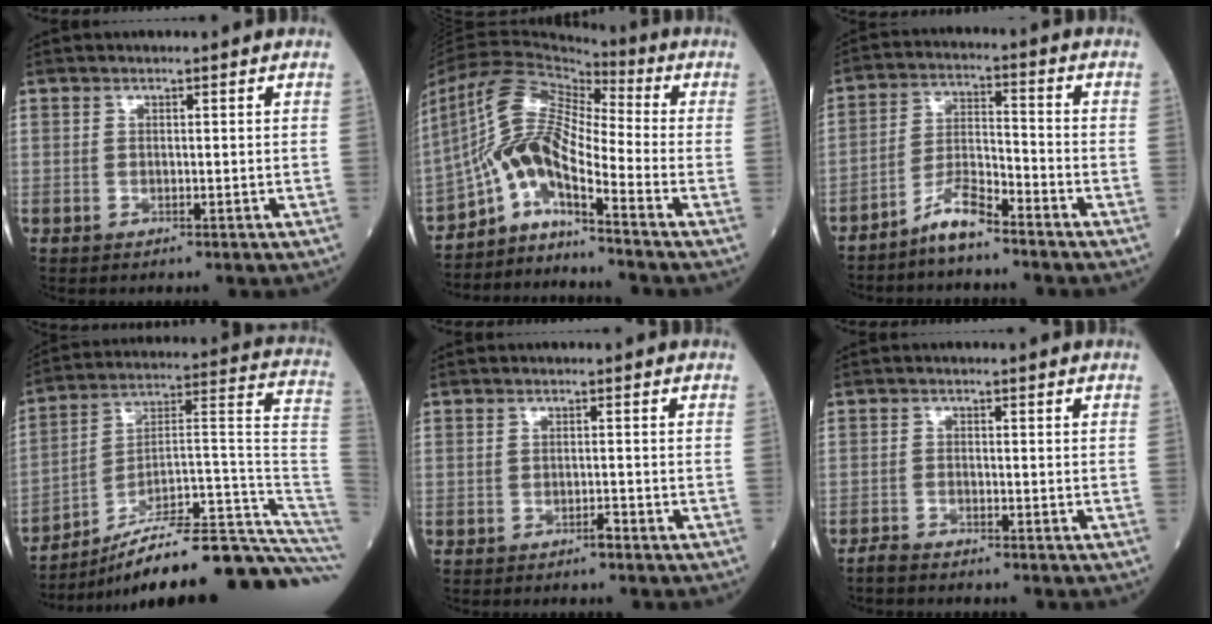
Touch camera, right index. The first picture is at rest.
{"total": 10.5, "force": [-5.9, 1.6, 8.5], "torque": [-0.180, 0.017, -0.108]}
{"total": 6.1, "force": [-5.0, 0.8, 3.3], "torque": [-0.070, -0.007, -0.099]}
{"total": 26.3, "force": [-21.1, 0.6, 15.7], "torque": [-0.123, 0.042, -0.313]}
{"total": 1.1, "force": [-0.8, 0.1, 0.7], "torque": [-0.012, 0.001, -0.014]}
{"total": 2.0, "force": [-1.9, 0.2, 0.4], "torque": [-0.013, -0.005, -0.035]}